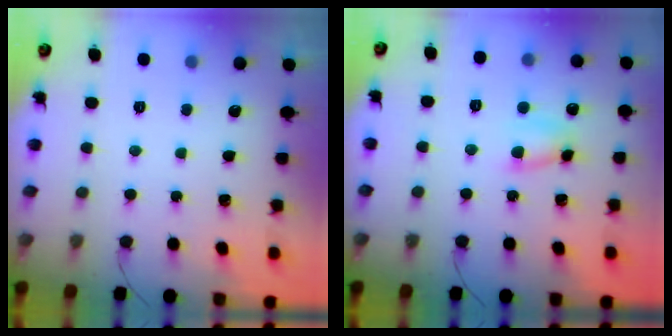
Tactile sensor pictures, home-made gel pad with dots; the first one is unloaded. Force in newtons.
{"total": 5.2, "press": 5.2, "slide": 0.6}